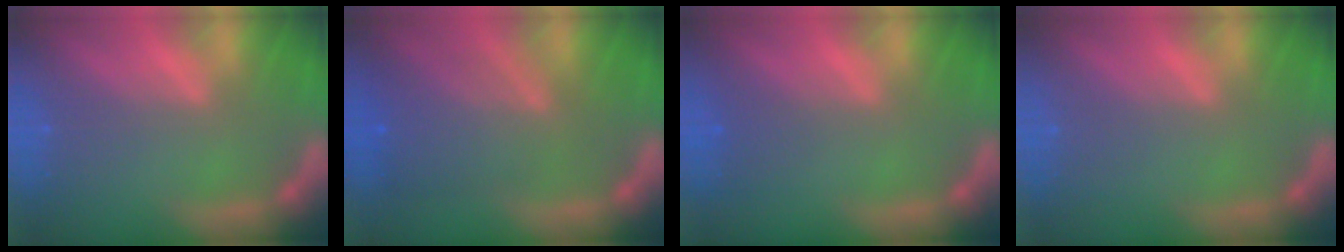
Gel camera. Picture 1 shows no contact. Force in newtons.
{"total": 6.6}
{"total": 1.0}
{"total": 0.0}